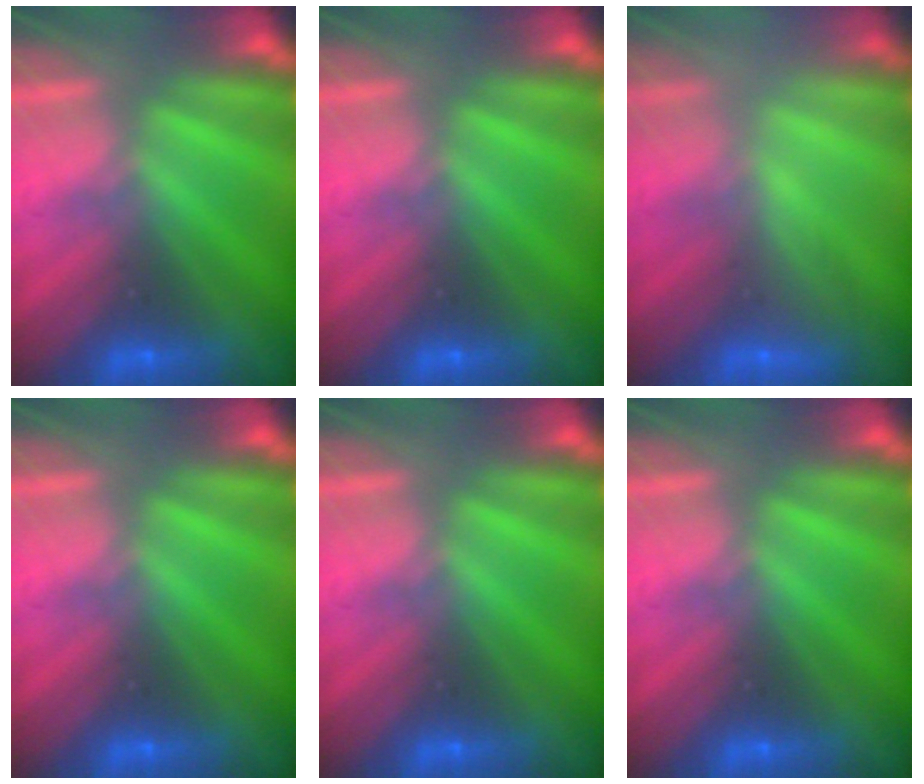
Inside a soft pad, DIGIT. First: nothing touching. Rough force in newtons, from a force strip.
{"total": 0.0}
{"total": 2.2}
{"total": 0.0}
{"total": 0.0}
{"total": 0.0}